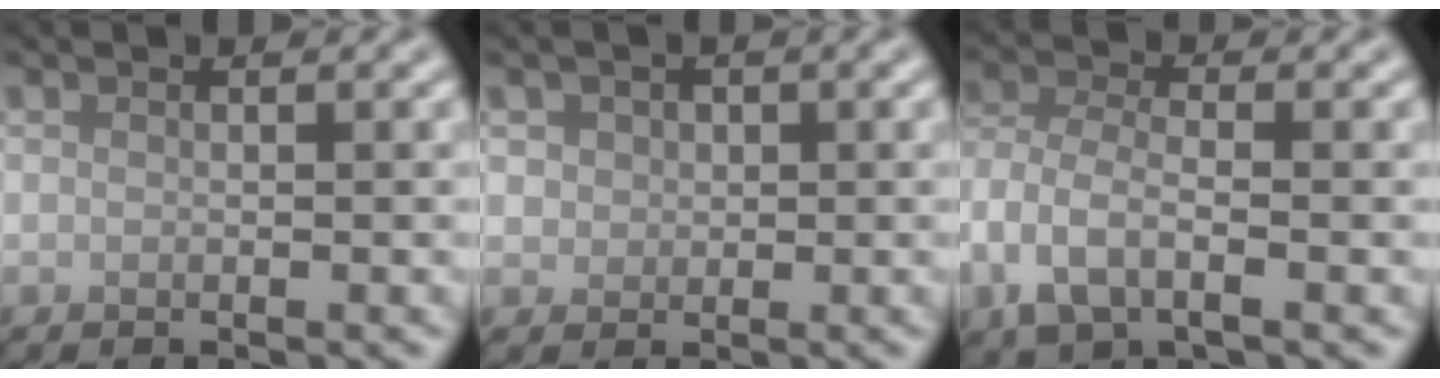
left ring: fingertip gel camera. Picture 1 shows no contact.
{"total": 2.1, "force": [0.7, 1.8, 0.8], "torque": [-0.016, 0.004, 0.018]}
{"total": 4.8, "force": [-1.7, 2.6, 3.7], "torque": [-0.086, -0.004, -0.041]}